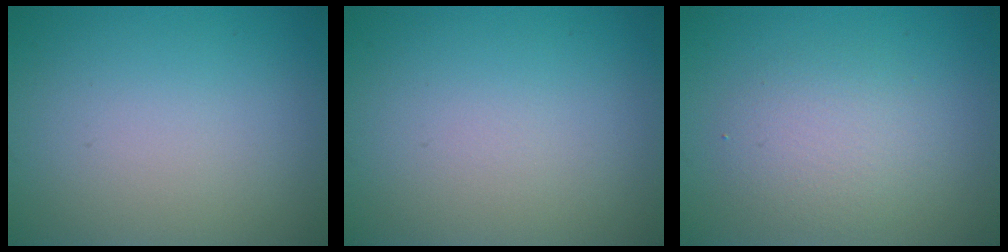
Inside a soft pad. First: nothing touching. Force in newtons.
{"total": 0.0}
{"total": 2.9, "press": 2.9, "slide": 0.1}